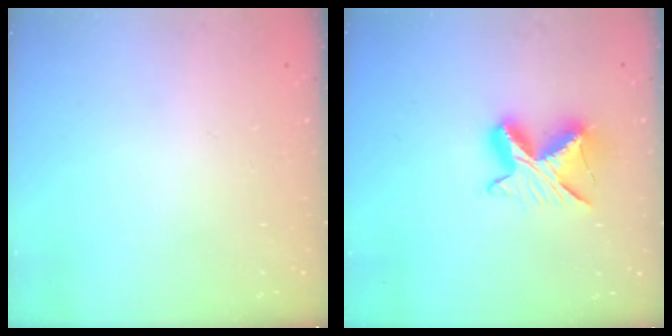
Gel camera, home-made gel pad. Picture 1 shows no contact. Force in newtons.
{"total": 9.8, "press": 9.8, "slide": 0.0}